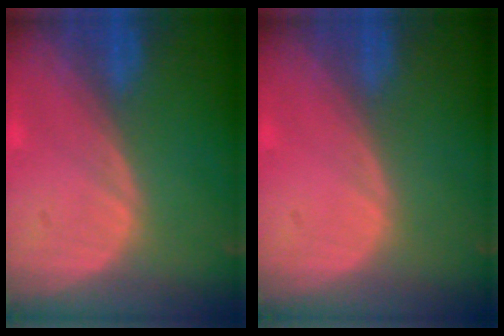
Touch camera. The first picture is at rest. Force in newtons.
{"total": 0.0}